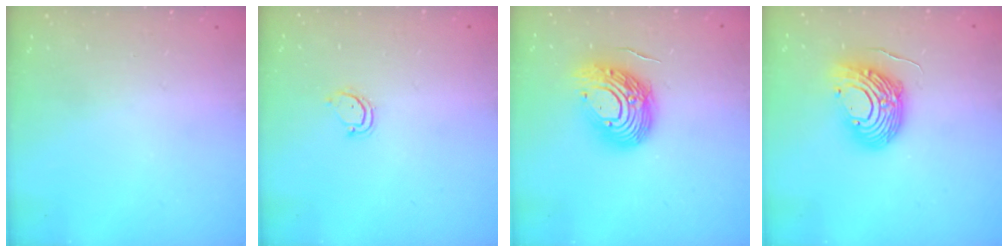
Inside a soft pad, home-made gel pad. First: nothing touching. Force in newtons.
{"total": 3.6, "press": 3.6, "slide": 0.2}
{"total": 14.4, "press": 14.2, "slide": 2.0}
{"total": 12.9, "press": 12.9, "slide": 1.2}